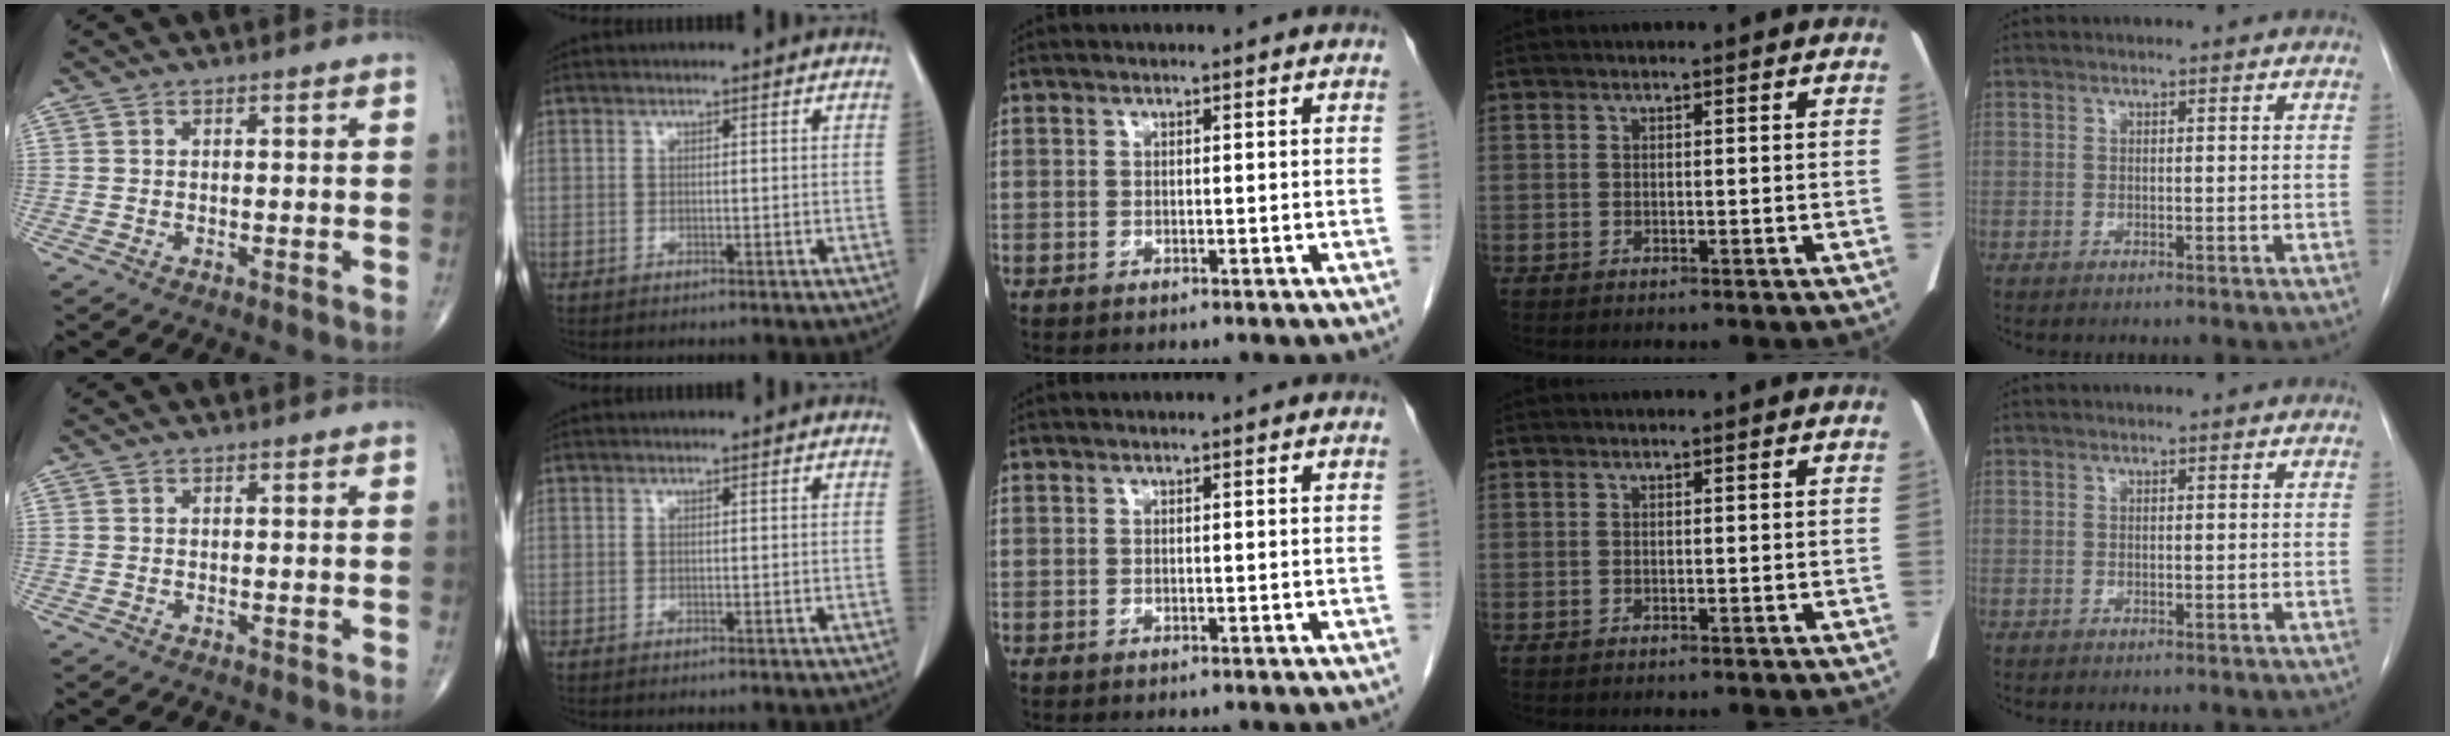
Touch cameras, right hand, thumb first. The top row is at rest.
{}